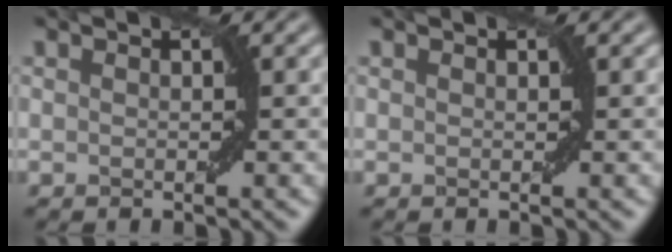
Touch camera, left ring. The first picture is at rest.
{"total": 0.0}